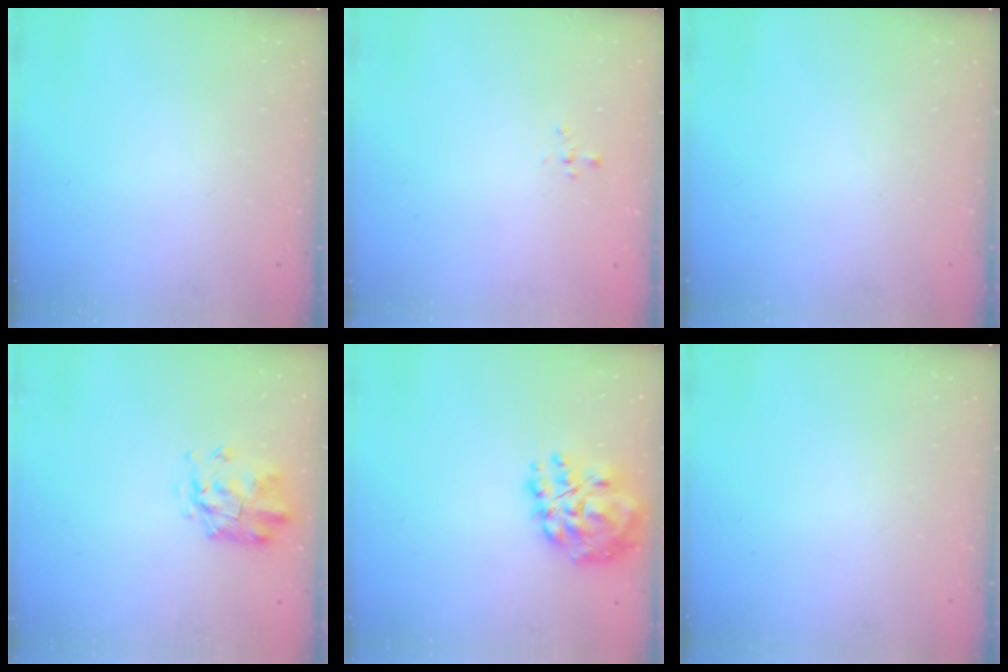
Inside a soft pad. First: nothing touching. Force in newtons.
{"total": 0.7, "press": 0.6, "slide": 0.4}
{"total": 0.0}
{"total": 3.4, "press": 3.1, "slide": 1.4}
{"total": 14.7, "press": 13.9, "slide": 4.7}
{"total": 0.0}